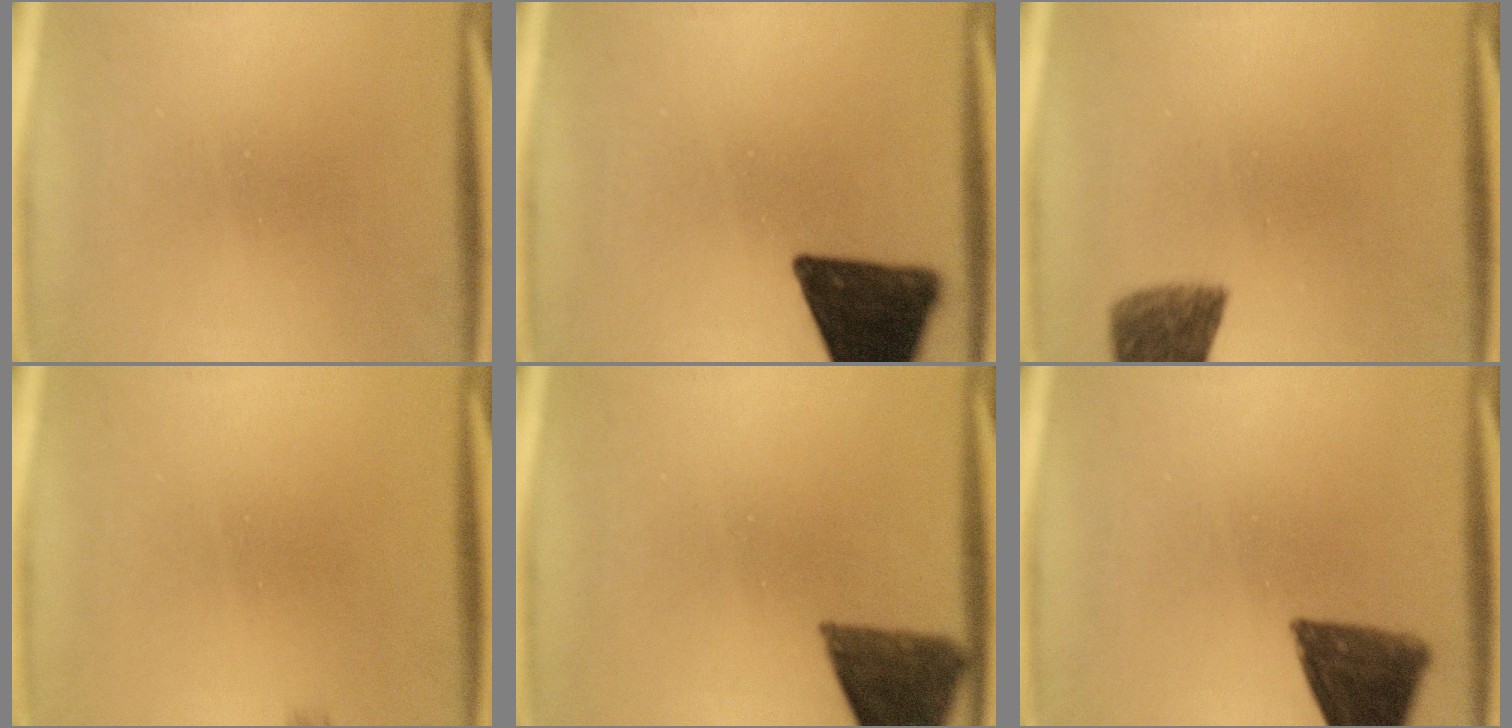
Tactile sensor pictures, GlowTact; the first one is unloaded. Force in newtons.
{"total": 14.8}
{"total": 7.0}
{"total": 0.6}
{"total": 9.0}
{"total": 12.0}